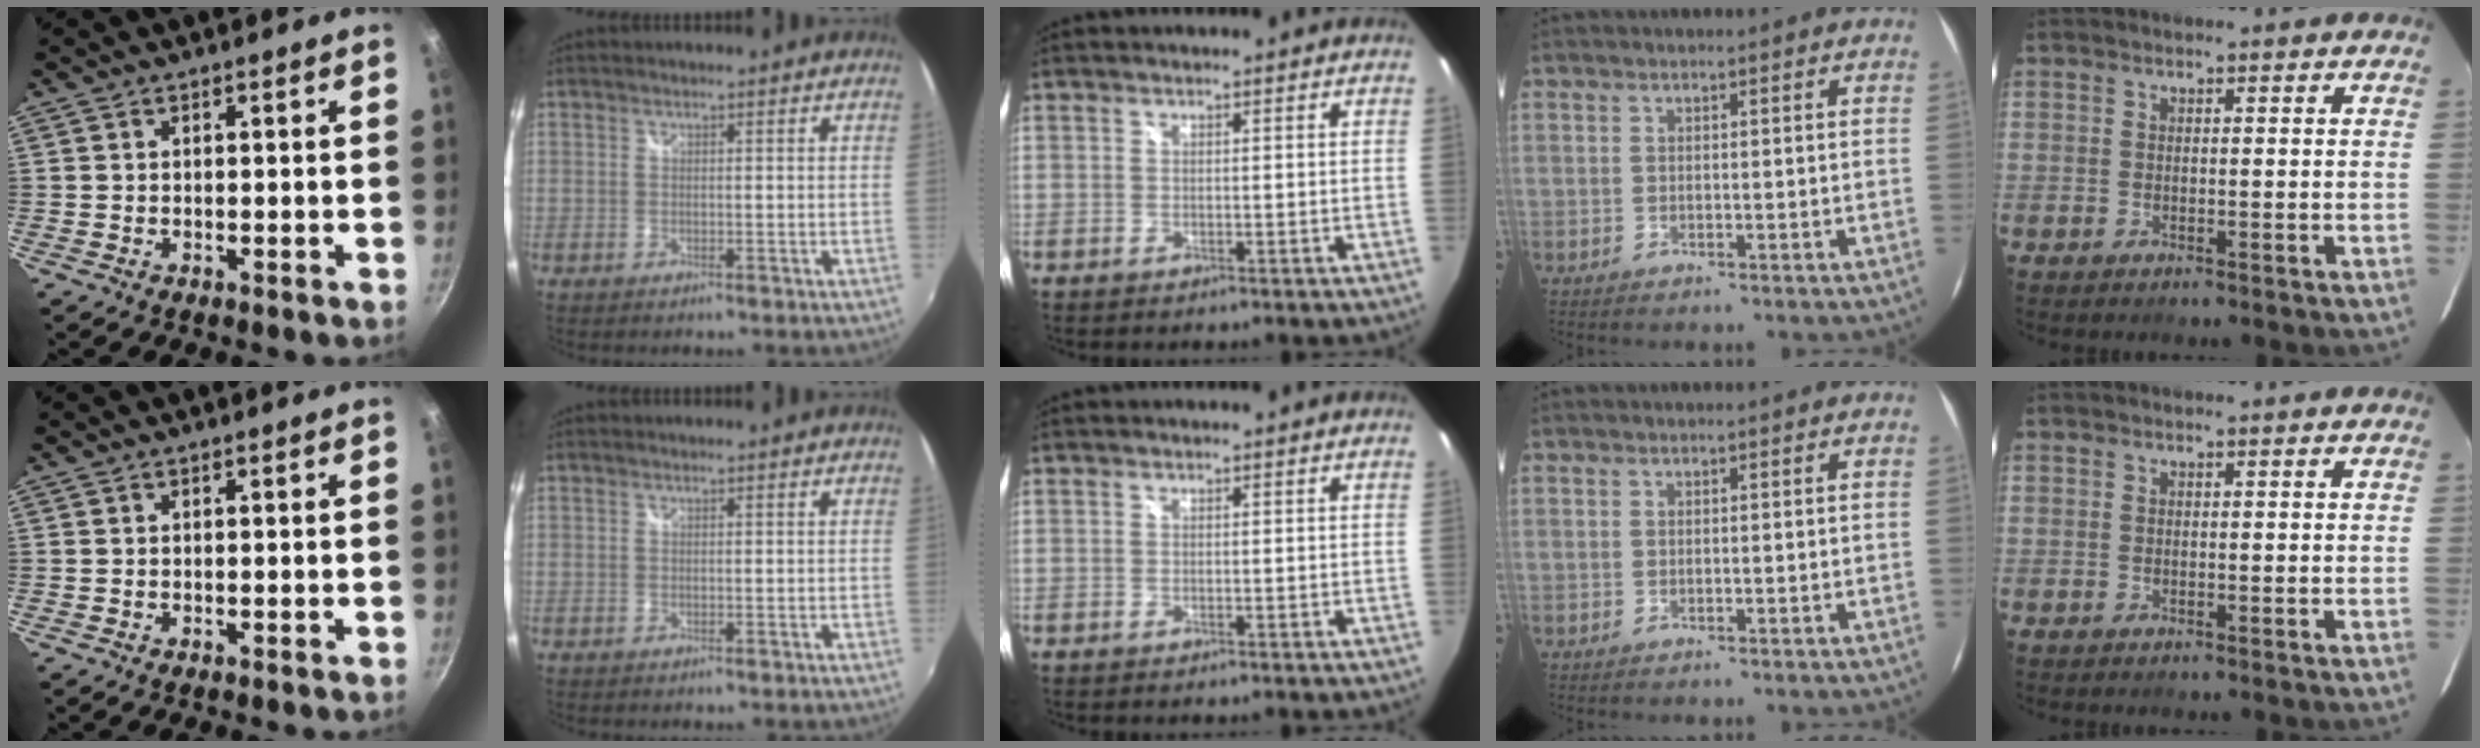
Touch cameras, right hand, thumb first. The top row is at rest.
{}